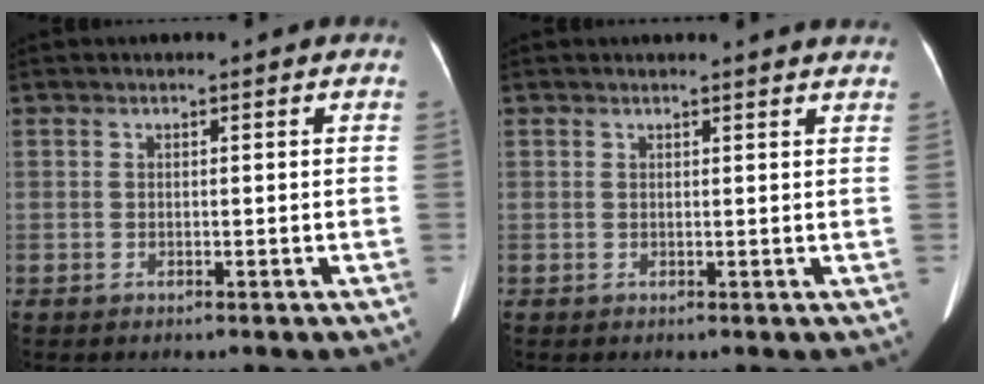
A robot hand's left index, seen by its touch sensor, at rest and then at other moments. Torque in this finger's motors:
{"motor_torque": [0.07, -0.12, 0.03, 0.04]}